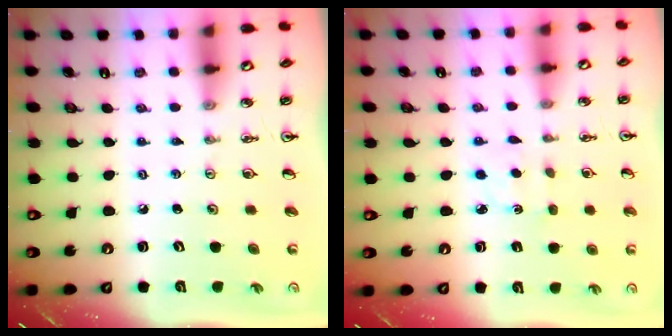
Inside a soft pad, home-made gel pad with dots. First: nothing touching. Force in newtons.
{"total": 1.8, "press": 1.7, "slide": 0.5}